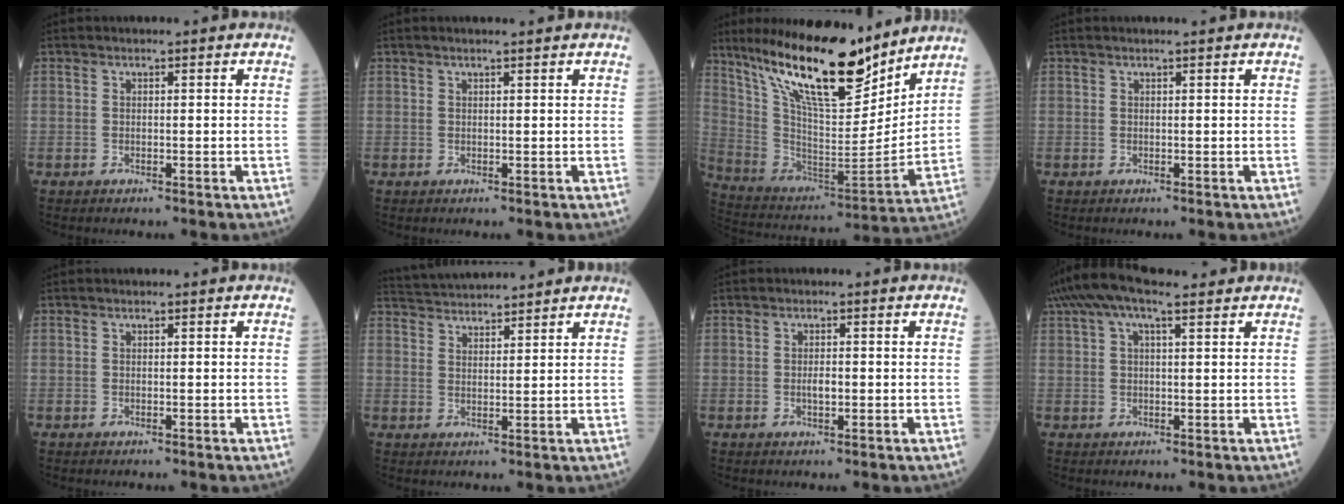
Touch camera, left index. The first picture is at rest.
{"total": 1.6, "force": [1.4, -0.2, 0.9], "torque": [-0.011, 0.008, 0.023]}
{"total": 21.6, "force": [16.2, 4.7, 13.5], "torque": [-0.236, -0.014, 0.289]}
{"total": 0.7, "force": [0.6, -0.1, 0.3], "torque": [-0.009, 0.001, 0.012]}
{"total": 0.0}
{"total": 8.6, "force": [8.3, 0.2, 2.0], "torque": [-0.045, 0.034, 0.136]}
{"total": 1.6, "force": [-0.3, 0.6, 1.5], "torque": [-0.029, -0.001, -0.004]}
{"total": 10.0, "force": [6.9, 2.9, 6.6], "torque": [-0.135, 0.055, 0.122]}